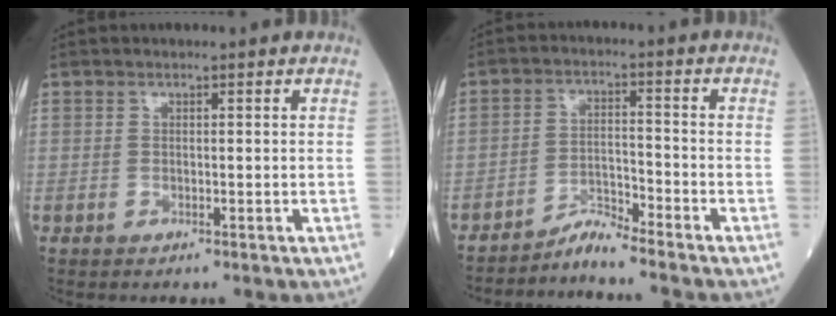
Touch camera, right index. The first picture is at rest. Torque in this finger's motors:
{"motor_torque": [-0.27, -0.21, 0.11, 0.00]}